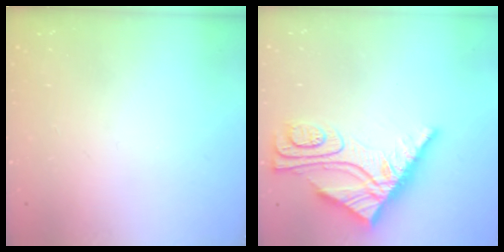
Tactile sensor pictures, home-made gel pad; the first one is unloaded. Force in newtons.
{"total": 12.9, "press": 12.8, "slide": 1.3}